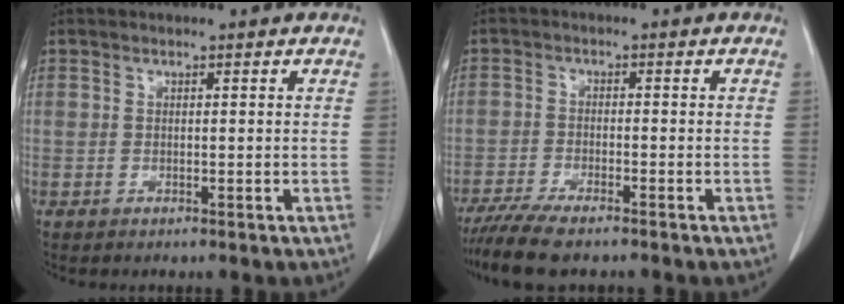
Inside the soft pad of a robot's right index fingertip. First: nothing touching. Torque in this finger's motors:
{"motor_torque": [0.38, -0.40, 0.24, 0.06]}